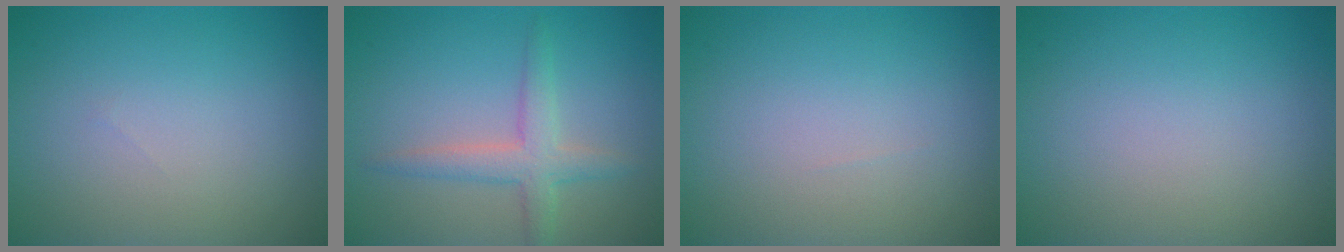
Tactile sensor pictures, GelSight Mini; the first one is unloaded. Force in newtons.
{"total": 3.0, "press": 3.0, "slide": 0.1}
{"total": 0.0}
{"total": 0.0}